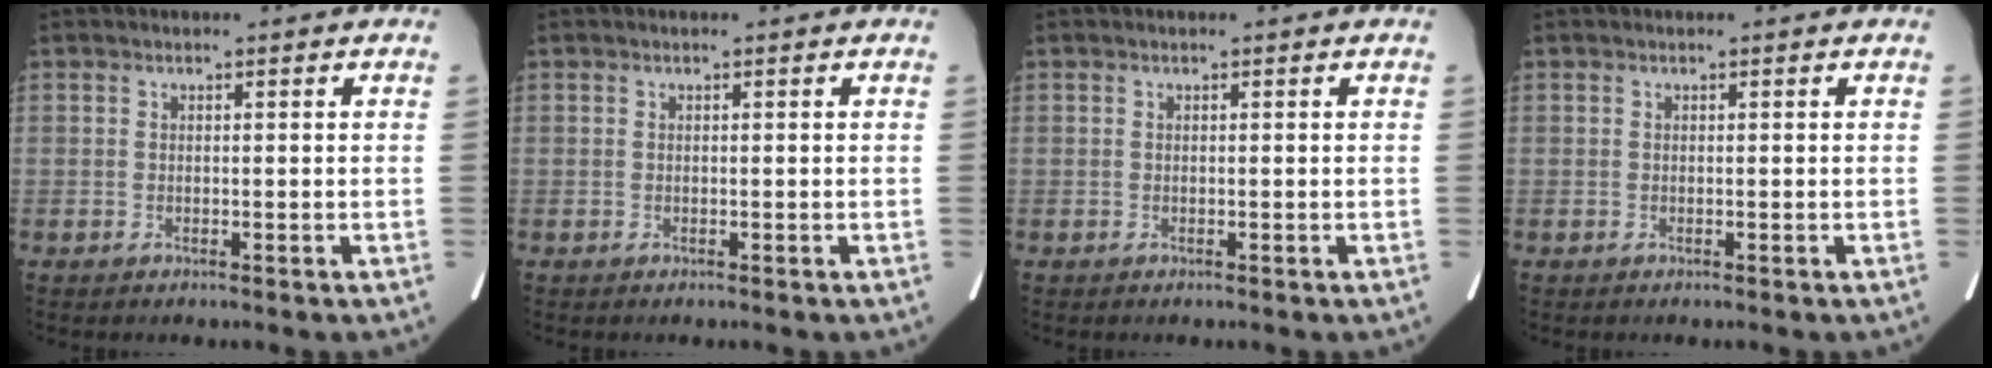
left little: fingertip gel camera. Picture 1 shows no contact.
{"total": 0.0}
{"total": 0.0}
{"total": 0.0}